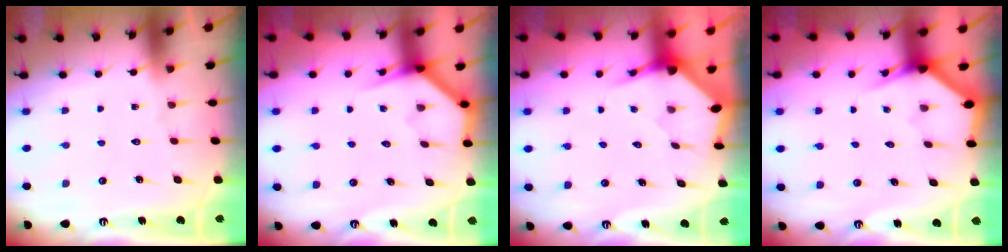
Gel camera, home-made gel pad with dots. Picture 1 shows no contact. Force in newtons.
{"total": 3.8, "press": 3.8, "slide": 0.2}
{"total": 3.5, "press": 3.5, "slide": 0.5}
{"total": 2.9, "press": 2.9, "slide": 0.1}